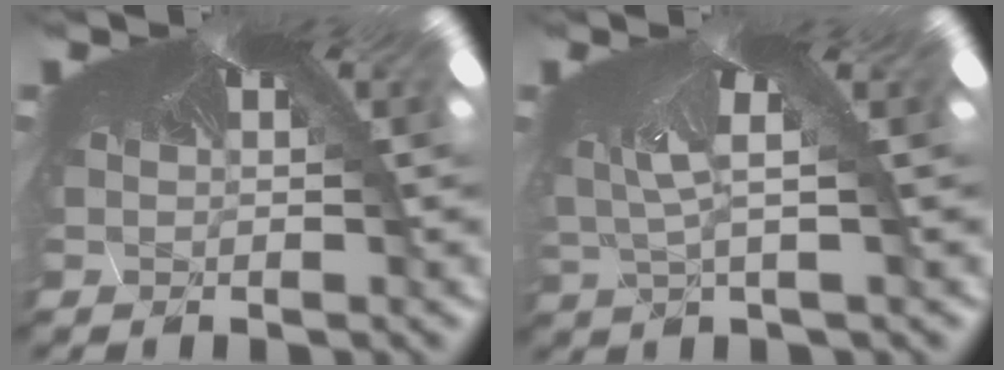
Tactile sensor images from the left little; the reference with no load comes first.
{"total": 3.1, "force": [-2.9, -1.3, -0.2], "torque": [-0.023, -0.042, -0.019]}